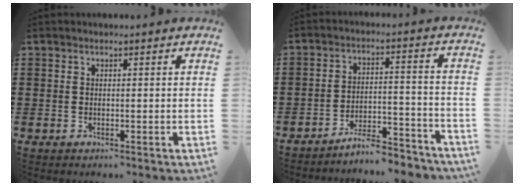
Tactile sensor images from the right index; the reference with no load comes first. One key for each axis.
{"total": 6.3, "fx": -5.9, "fy": 0.6, "fz": 2.0, "tx": -0.037, "ty": 0.007, "tz": -0.114}